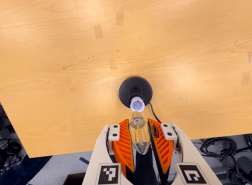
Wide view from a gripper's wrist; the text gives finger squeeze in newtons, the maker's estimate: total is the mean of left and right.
{"total": 15.4, "left": 16.6, "right": 14.3}